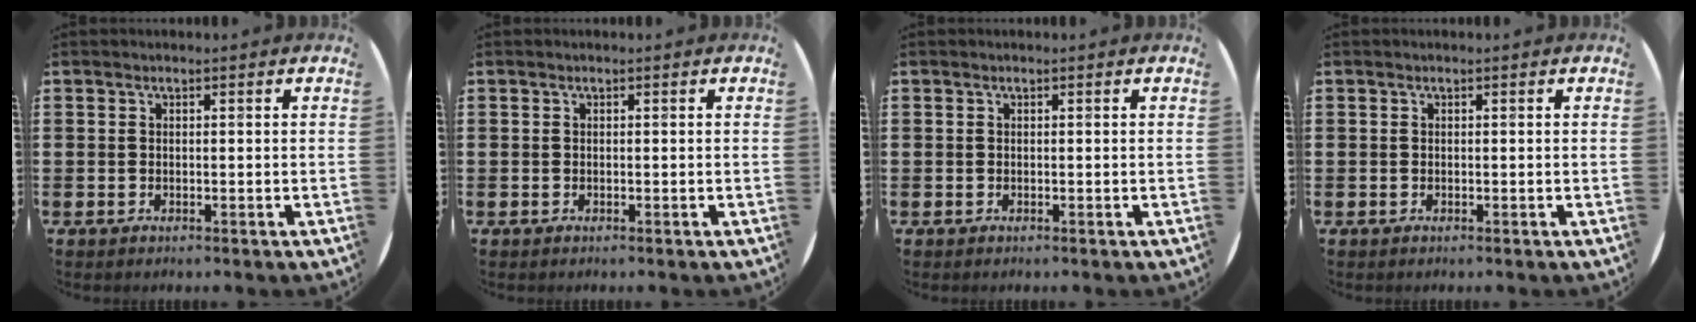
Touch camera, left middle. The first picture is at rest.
{"total": 0.0}
{"total": 0.0}
{"total": 0.0}